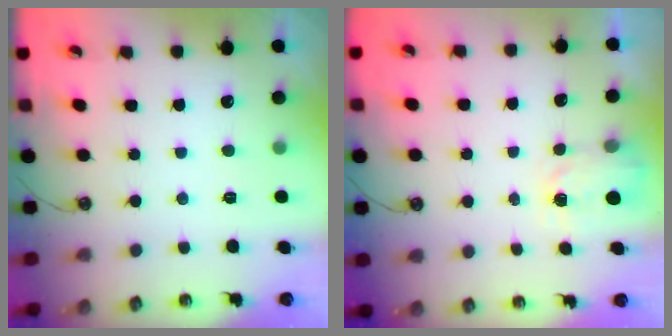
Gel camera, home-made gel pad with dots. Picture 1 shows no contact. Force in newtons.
{"total": 2.6, "press": 2.6, "slide": 0.4}